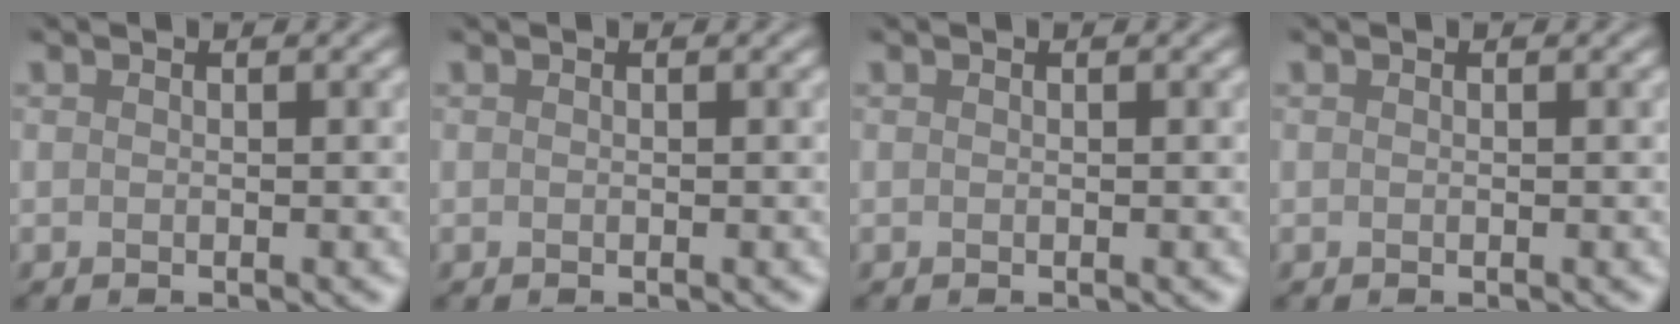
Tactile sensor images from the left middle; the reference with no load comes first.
{"total": 0.0}
{"total": 0.0}
{"total": 0.0}